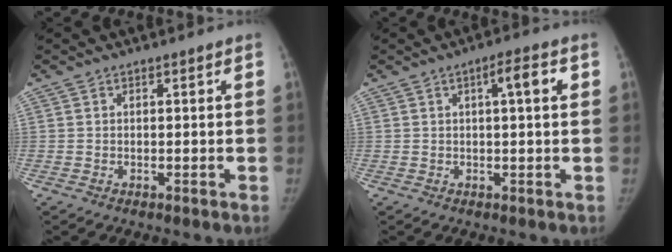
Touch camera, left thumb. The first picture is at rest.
{"total": 4.4, "force": [1.2, 0.7, 4.2], "torque": [-0.065, 0.011, 0.018]}